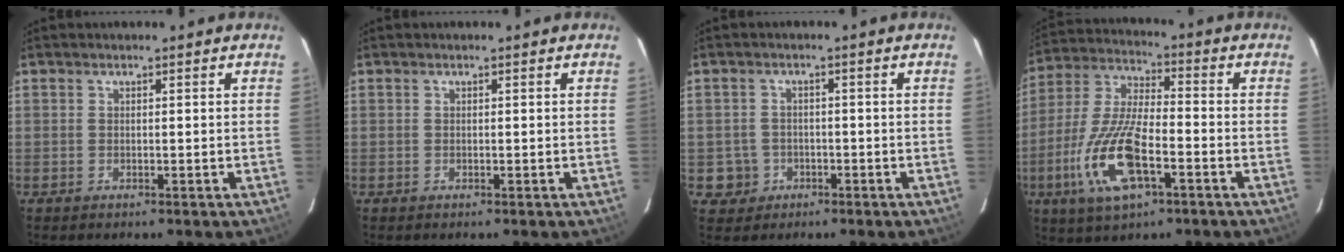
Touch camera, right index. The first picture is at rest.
{"total": 0.0}
{"total": 4.4, "force": [-1.4, 4.1, 0.2], "torque": [-0.014, 0.016, -0.018]}
{"total": 16.1, "force": [-6.1, 5.7, 13.7], "torque": [-0.299, -0.012, -0.118]}